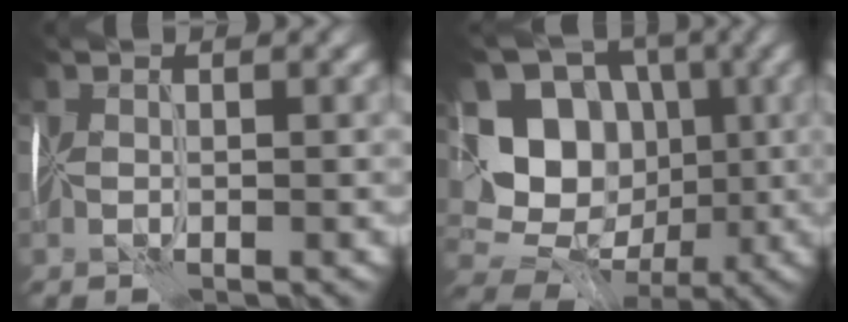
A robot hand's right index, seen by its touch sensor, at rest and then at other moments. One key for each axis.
{"total": 8.6, "fx": 1.0, "fy": 7.7, "fz": 3.9, "tx": -0.055, "ty": -0.004, "tz": 0.009}